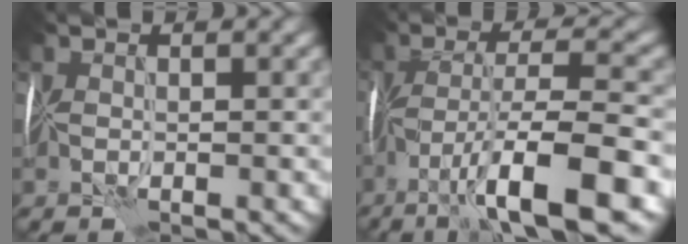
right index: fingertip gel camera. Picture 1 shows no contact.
{"total": 10.3, "force": [-4.8, 2.6, 8.7], "torque": [-0.146, 0.017, -0.075]}